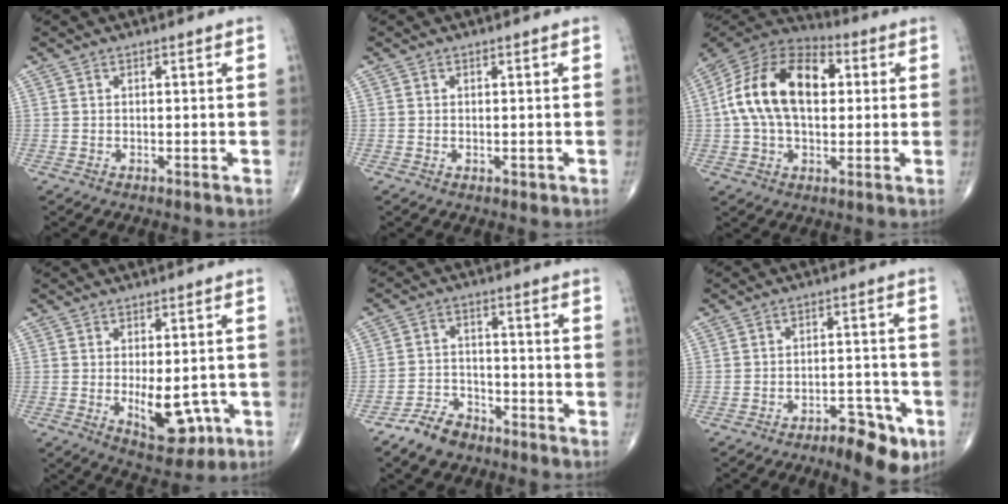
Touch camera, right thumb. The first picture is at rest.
{"total": 0.9, "force": [-0.1, 0.6, 0.7], "torque": [-0.011, -0.001, 0.001]}
{"total": 19.2, "force": [2.7, 11.7, 14.9], "torque": [-0.261, 0.027, 0.038]}
{"total": 9.5, "force": [-2.0, 4.7, 8.0], "torque": [-0.087, -0.011, -0.014]}
{"total": 6.4, "force": [-5.0, 3.4, 2.1], "torque": [-0.033, 0.026, -0.096]}
{"total": 8.6, "force": [-5.2, 3.4, 6.0], "torque": [-0.067, 0.033, -0.075]}